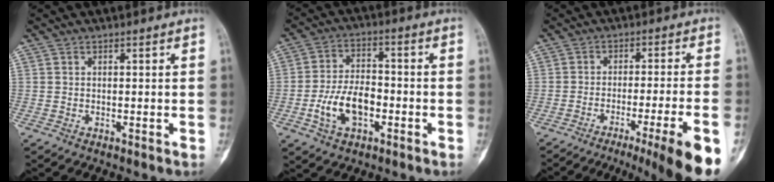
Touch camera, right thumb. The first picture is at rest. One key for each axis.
{"total": 10.1, "fx": -3.2, "fy": 5.9, "fz": 7.6, "tx": -0.134, "ty": 0.025, "tz": -0.058}
{"total": 15.5, "fx": -8.8, "fy": 0.4, "fz": 12.7, "tx": -0.143, "ty": 0.023, "tz": -0.128}